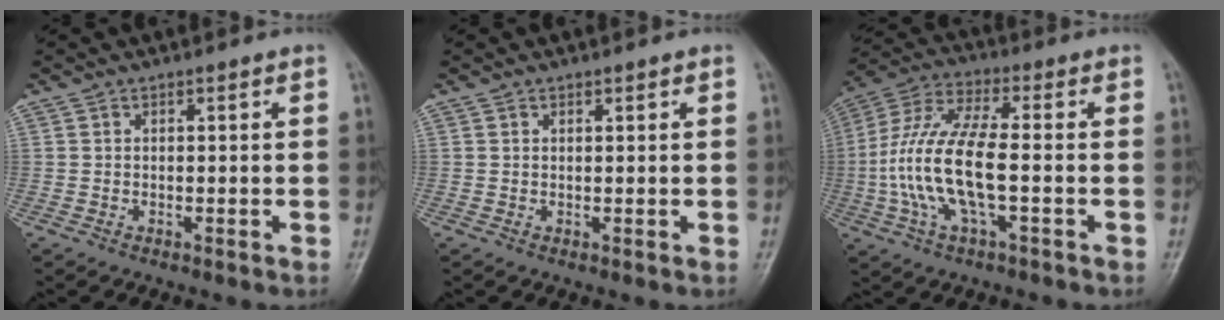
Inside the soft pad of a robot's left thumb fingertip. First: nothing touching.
{"total": 0.5, "force": [0.3, 0.3, 0.3], "torque": [-0.001, -0.002, 0.004]}
{"total": 15.3, "force": [-2.5, 5.5, 14.0], "torque": [-0.308, 0.028, -0.050]}